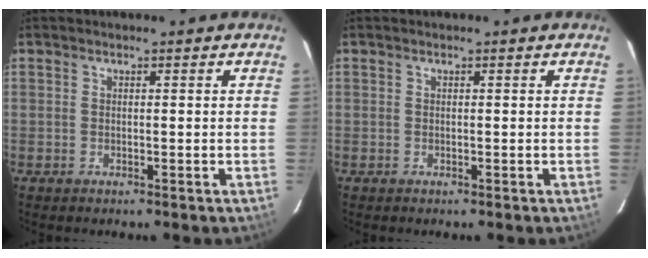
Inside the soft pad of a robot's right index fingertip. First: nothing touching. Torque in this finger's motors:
{"motor_torque": [-0.01, 0.02, 0.00, 0.01]}